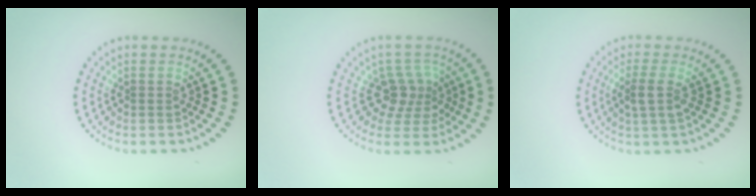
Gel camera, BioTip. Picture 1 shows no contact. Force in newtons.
{"total": 3.0, "press": 2.3, "slide": 1.9}
{"total": 2.0, "press": 1.6, "slide": 1.3}